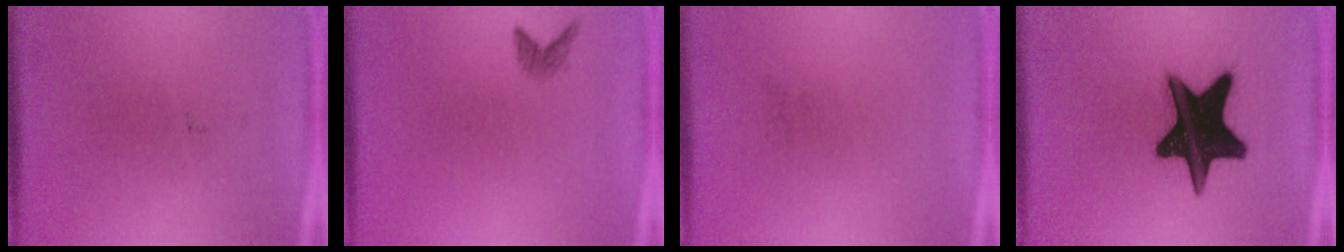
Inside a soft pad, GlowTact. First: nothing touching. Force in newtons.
{"total": 1.1}
{"total": 0.0}
{"total": 19.2}